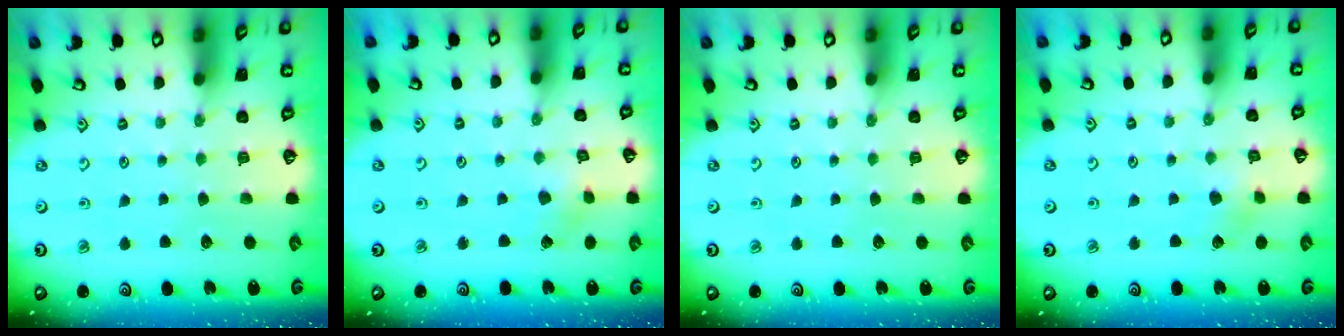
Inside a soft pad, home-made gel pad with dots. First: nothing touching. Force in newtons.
{"total": 2.1, "press": 2.1, "slide": 0.2}
{"total": 0.0}
{"total": 3.4, "press": 3.4, "slide": 0.5}